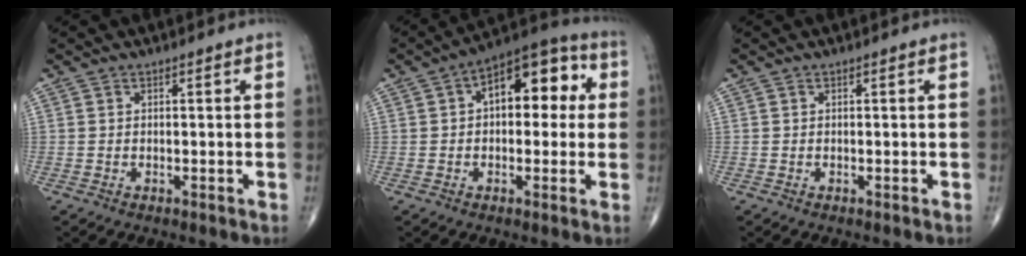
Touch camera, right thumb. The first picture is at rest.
{"total": 13.7, "force": [2.3, 7.5, 11.2], "torque": [-0.119, 0.034, 0.022]}
{"total": 0.0}